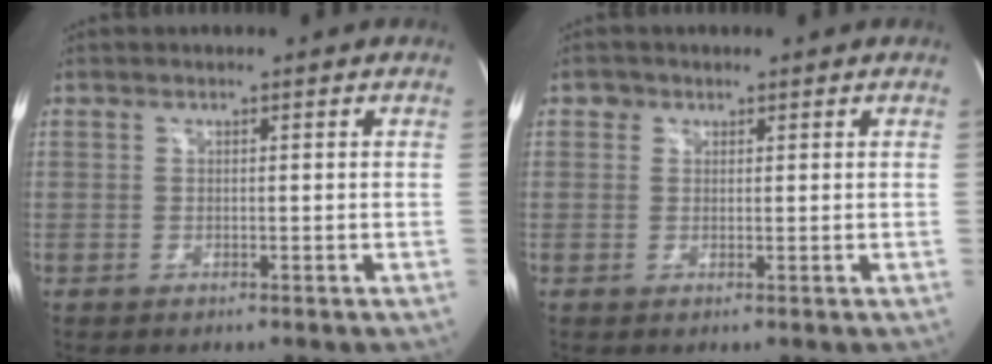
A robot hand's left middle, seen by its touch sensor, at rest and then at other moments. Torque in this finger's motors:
{"motor_torque": [0.02, 0.01, -0.02, 0.00]}